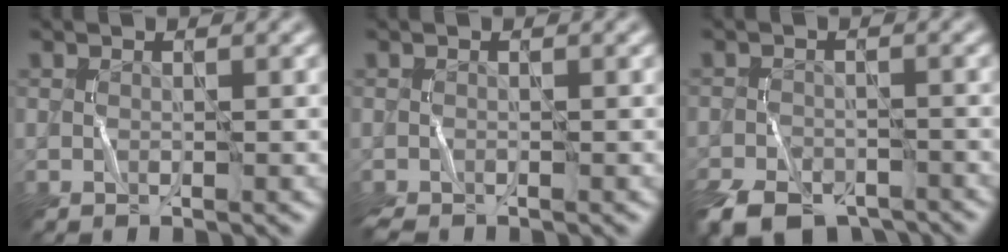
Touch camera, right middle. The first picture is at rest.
{"total": 0.7, "force": [-0.6, 0.1, 0.3], "torque": [-0.009, 0.001, -0.013]}
{"total": 6.9, "force": [-5.6, 3.2, 2.5], "torque": [-0.044, -0.020, -0.093]}